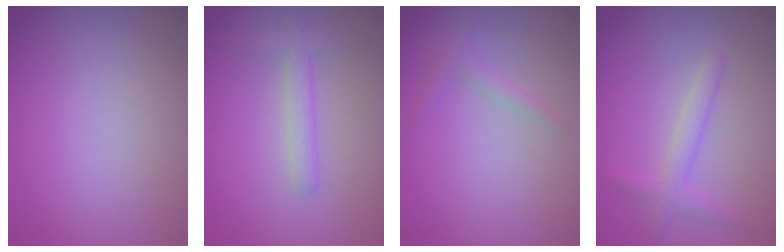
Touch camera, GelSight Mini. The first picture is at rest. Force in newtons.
{"total": 2.2, "press": 2.2, "slide": 0.1}
{"total": 1.2, "press": 1.2, "slide": 0.1}
{"total": 2.2, "press": 2.2, "slide": 0.1}